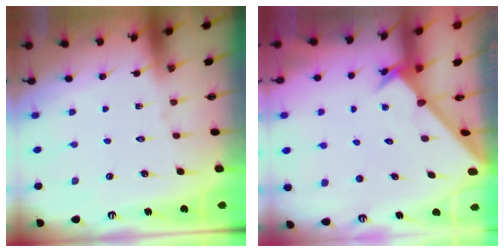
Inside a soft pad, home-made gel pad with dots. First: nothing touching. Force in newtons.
{"total": 2.4, "press": 2.4, "slide": 0.2}